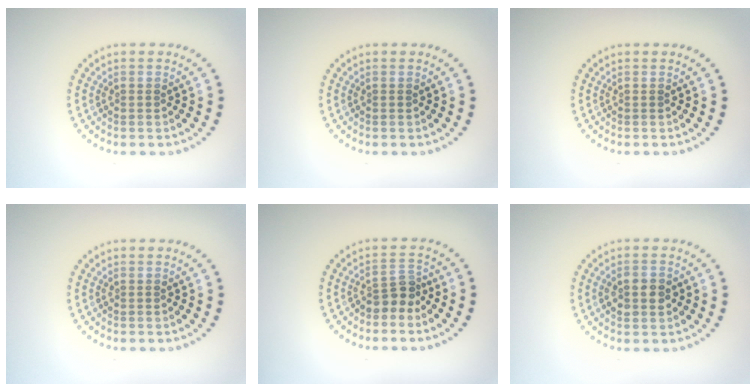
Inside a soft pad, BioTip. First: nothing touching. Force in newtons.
{"total": 0.0}
{"total": 0.0}
{"total": 0.0}
{"total": 2.3, "press": 1.8, "slide": 1.5}
{"total": 3.0, "press": 3.0, "slide": 0.2}